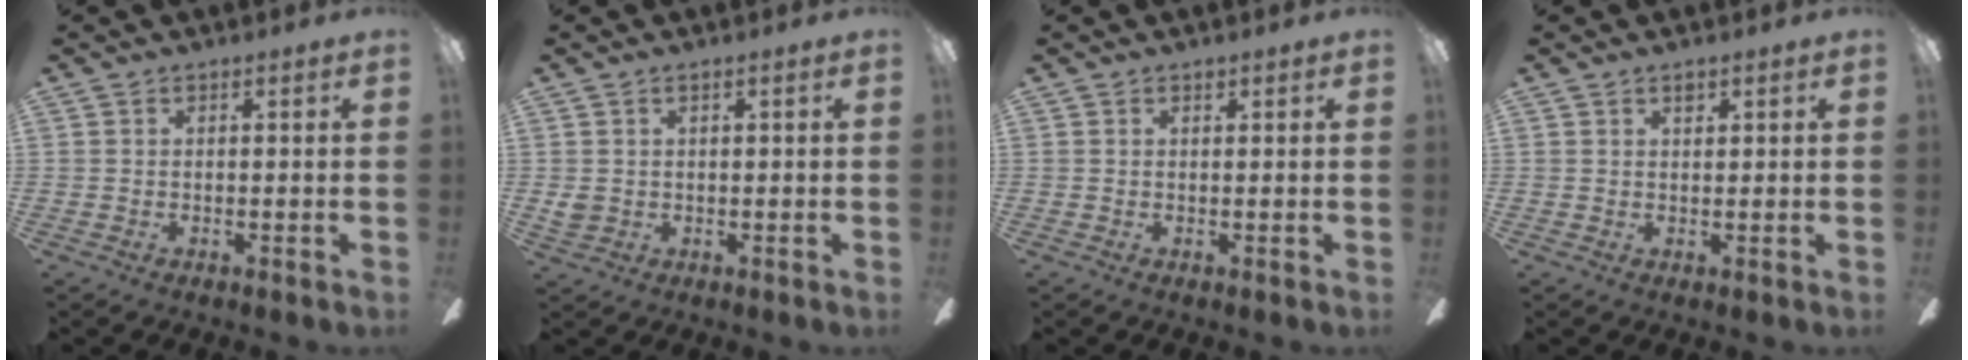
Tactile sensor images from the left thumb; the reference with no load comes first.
{"total": 2.0, "force": [0.6, 1.6, 1.0], "torque": [-0.021, 0.004, 0.010]}
{"total": 0.5, "force": [0.4, 0.3, 0.1], "torque": [-0.003, 0.001, 0.008]}
{"total": 1.3, "force": [1.1, 0.5, 0.6], "torque": [-0.005, -0.002, 0.017]}